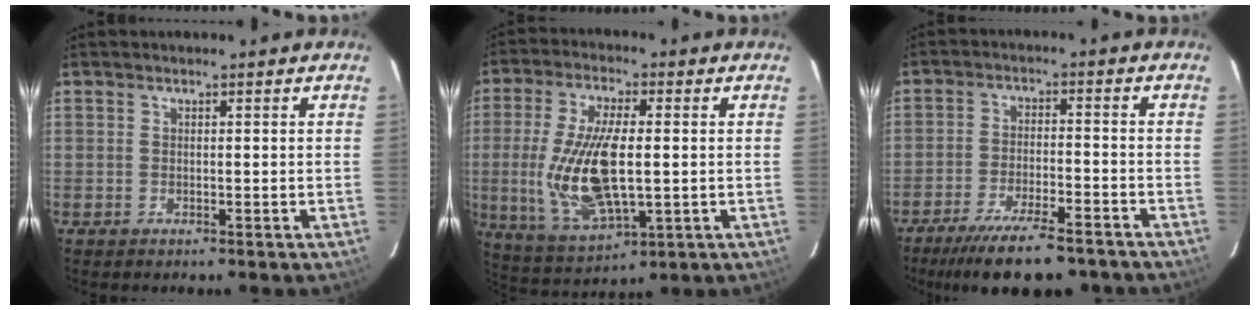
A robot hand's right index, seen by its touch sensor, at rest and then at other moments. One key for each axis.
{"total": 16.3, "fx": -0.6, "fy": 6.6, "fz": 14.9, "tx": -0.302, "ty": -0.014, "tz": -0.002}
{"total": 15.2, "fx": -12.3, "fy": 3.7, "fz": 8.1, "tx": -0.164, "ty": -0.025, "tz": -0.188}